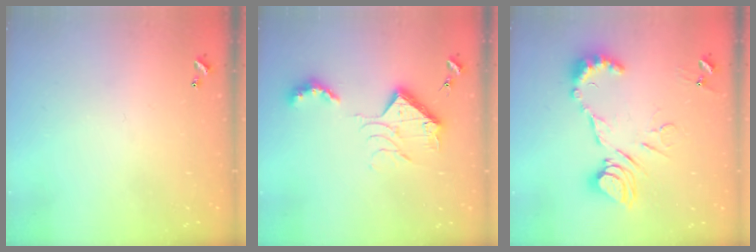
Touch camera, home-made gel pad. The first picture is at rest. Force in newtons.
{"total": 13.3, "press": 13.3, "slide": 0.4}
{"total": 13.4, "press": 13.3, "slide": 1.4}